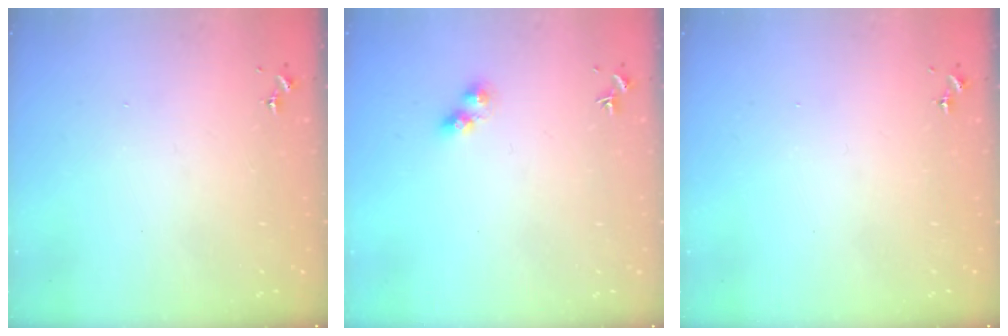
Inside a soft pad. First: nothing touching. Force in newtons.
{"total": 3.6, "press": 3.6, "slide": 0.5}
{"total": 0.0}